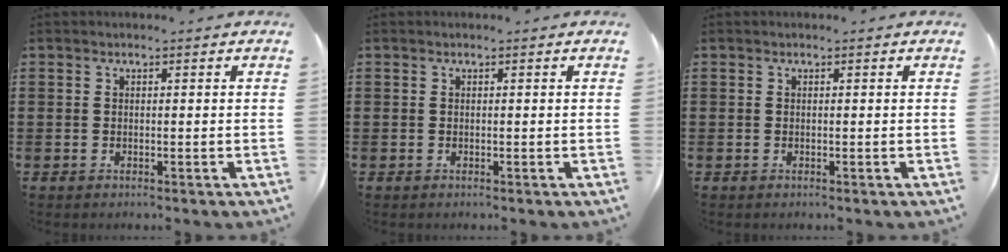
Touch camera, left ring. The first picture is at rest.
{"total": 0.0}
{"total": 0.0}